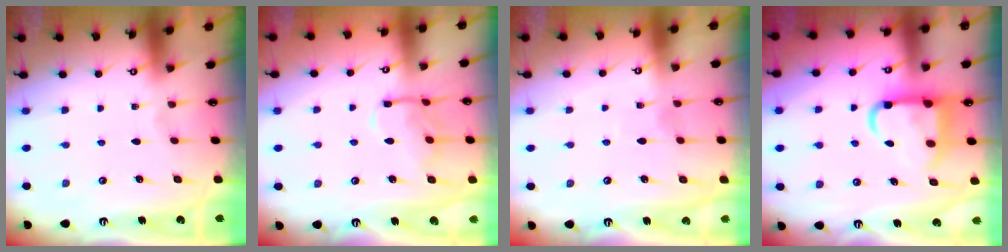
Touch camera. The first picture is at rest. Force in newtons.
{"total": 9.3, "press": 9.3, "slide": 0.5}
{"total": 7.1, "press": 7.0, "slide": 0.8}
{"total": 12.0, "press": 11.9, "slide": 1.6}